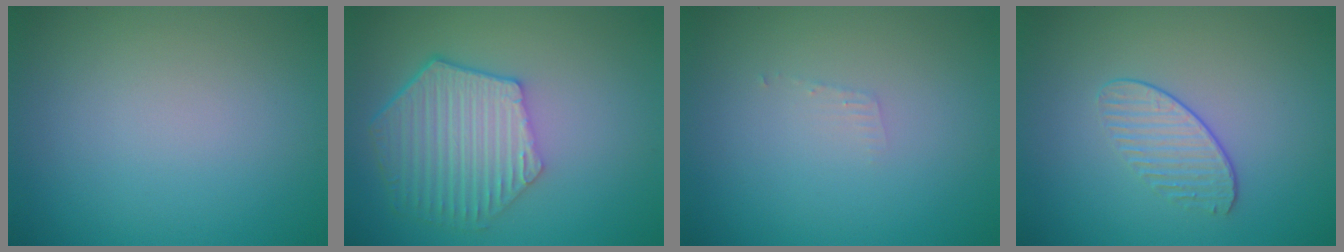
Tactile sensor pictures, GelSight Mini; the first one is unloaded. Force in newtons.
{"total": 6.3, "press": 4.8, "slide": 4.0}
{"total": 0.7, "press": 0.7, "slide": 0.1}
{"total": 1.8, "press": 1.3, "slide": 1.1}